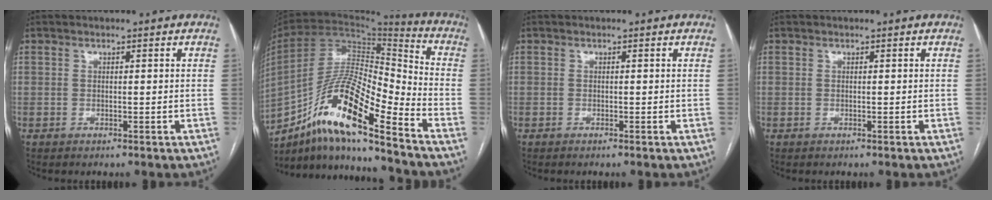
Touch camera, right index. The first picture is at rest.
{"total": 18.0, "force": [-11.7, 2.6, 13.4], "torque": [-0.259, 0.005, -0.209]}
{"total": 0.0}
{"total": 0.0}